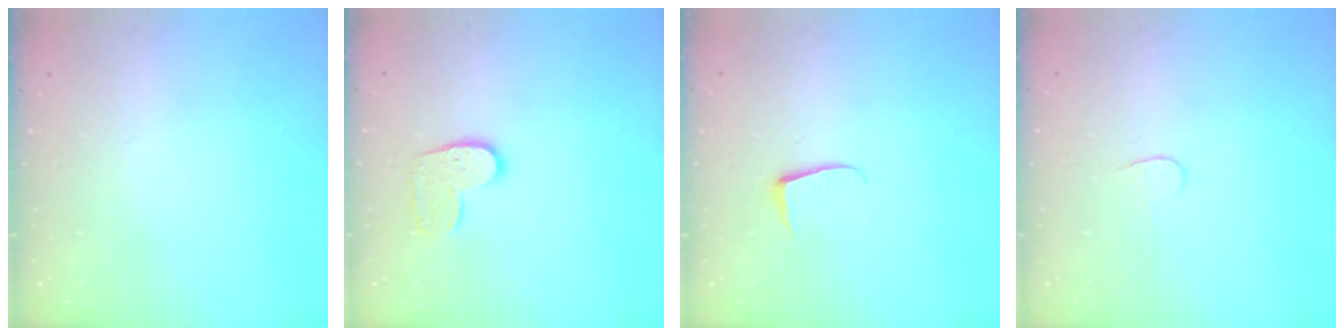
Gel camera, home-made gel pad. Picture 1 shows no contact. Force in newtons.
{"total": 8.3, "press": 8.3, "slide": 0.3}
{"total": 5.4, "press": 5.3, "slide": 0.5}
{"total": 3.7, "press": 3.7, "slide": 0.3}